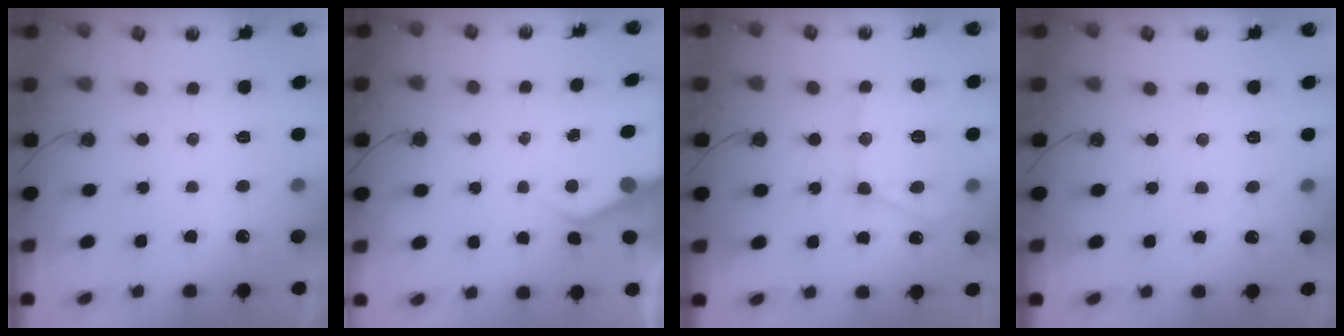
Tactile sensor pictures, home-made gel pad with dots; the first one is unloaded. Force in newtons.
{"total": 4.7, "press": 4.7, "slide": 0.4}
{"total": 14.0, "press": 14.0, "slide": 1.2}
{"total": 2.7, "press": 2.6, "slide": 0.6}